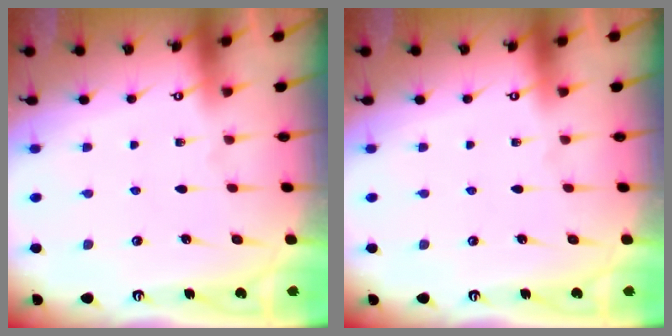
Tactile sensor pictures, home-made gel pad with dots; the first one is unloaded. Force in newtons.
{"total": 0.0}